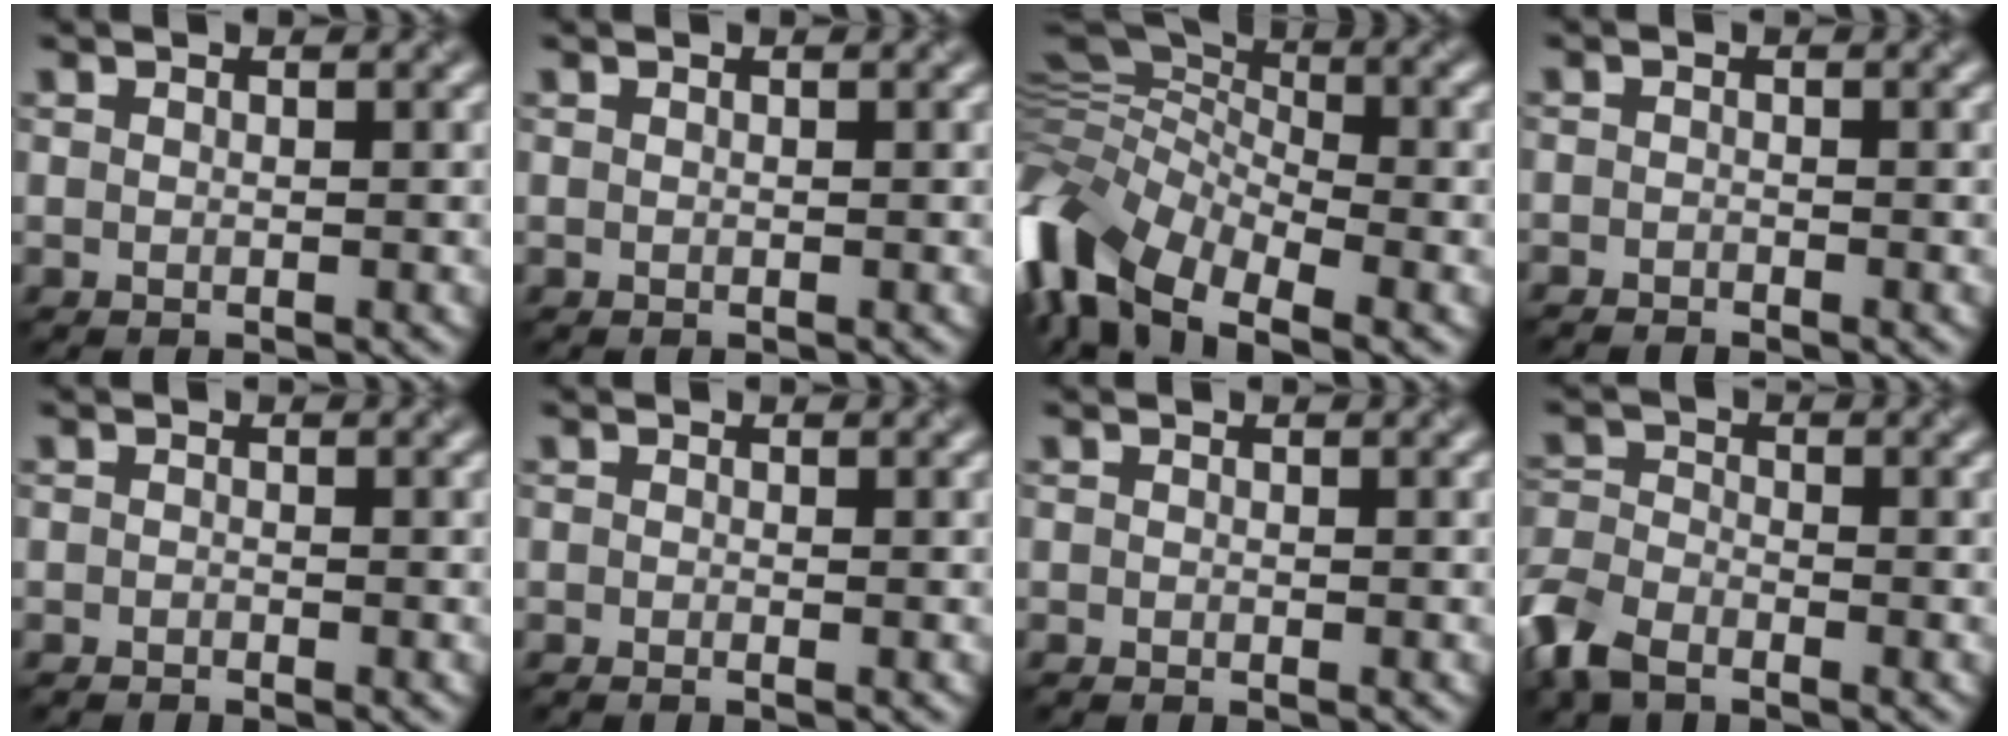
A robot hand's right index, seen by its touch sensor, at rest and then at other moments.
{"total": 0.0}
{"total": 12.8, "force": [-5.0, 7.2, 9.4], "torque": [-0.224, -0.008, -0.093]}
{"total": 1.1, "force": [-1.0, 0.1, 0.2], "torque": [-0.001, -0.004, -0.023]}
{"total": 1.1, "force": [-1.1, 0.0, 0.2], "torque": [-0.004, -0.004, -0.023]}
{"total": 0.9, "force": [-0.7, 0.2, 0.6], "torque": [-0.006, -0.010, -0.017]}
{"total": 0.8, "force": [-0.8, 0.0, 0.1], "torque": [0.001, -0.007, -0.017]}
{"total": 5.2, "force": [-3.7, 2.4, 2.6], "torque": [-0.063, -0.006, -0.093]}